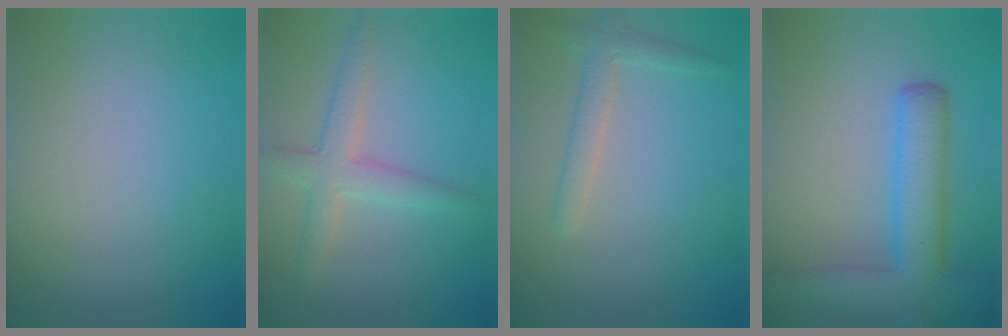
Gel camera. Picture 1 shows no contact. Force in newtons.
{"total": 3.3, "press": 3.3, "slide": 0.1}
{"total": 2.1, "press": 2.1, "slide": 0.0}
{"total": 6.6, "press": 6.6, "slide": 0.4}